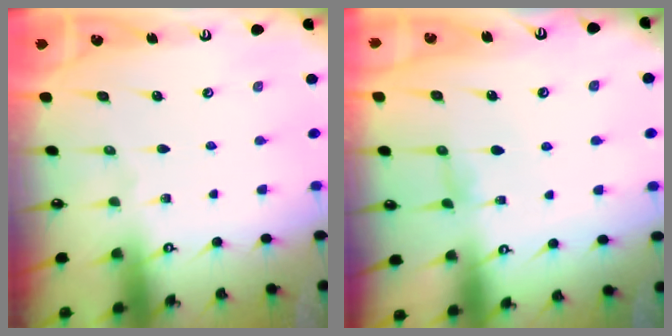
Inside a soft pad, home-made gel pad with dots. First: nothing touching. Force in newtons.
{"total": 1.0, "press": 0.8, "slide": 0.7}